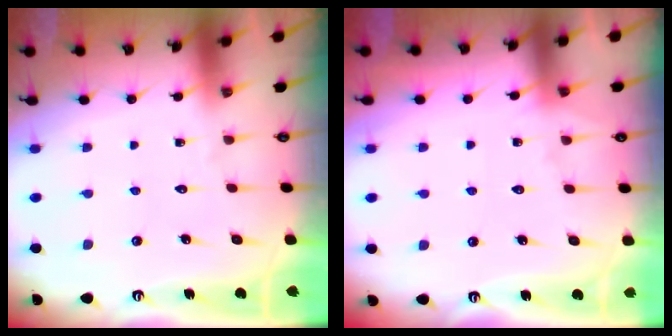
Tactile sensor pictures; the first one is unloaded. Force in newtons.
{"total": 4.7, "press": 4.6, "slide": 0.7}